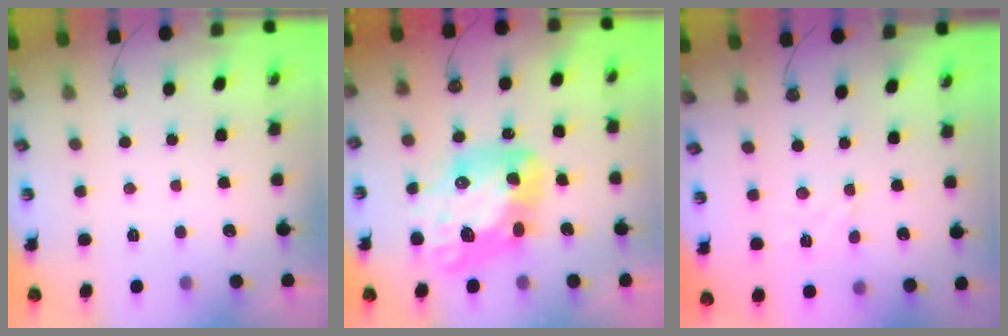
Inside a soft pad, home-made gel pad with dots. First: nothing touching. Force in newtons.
{"total": 17.9, "press": 17.8, "slide": 1.9}
{"total": 2.8, "press": 2.7, "slide": 0.5}